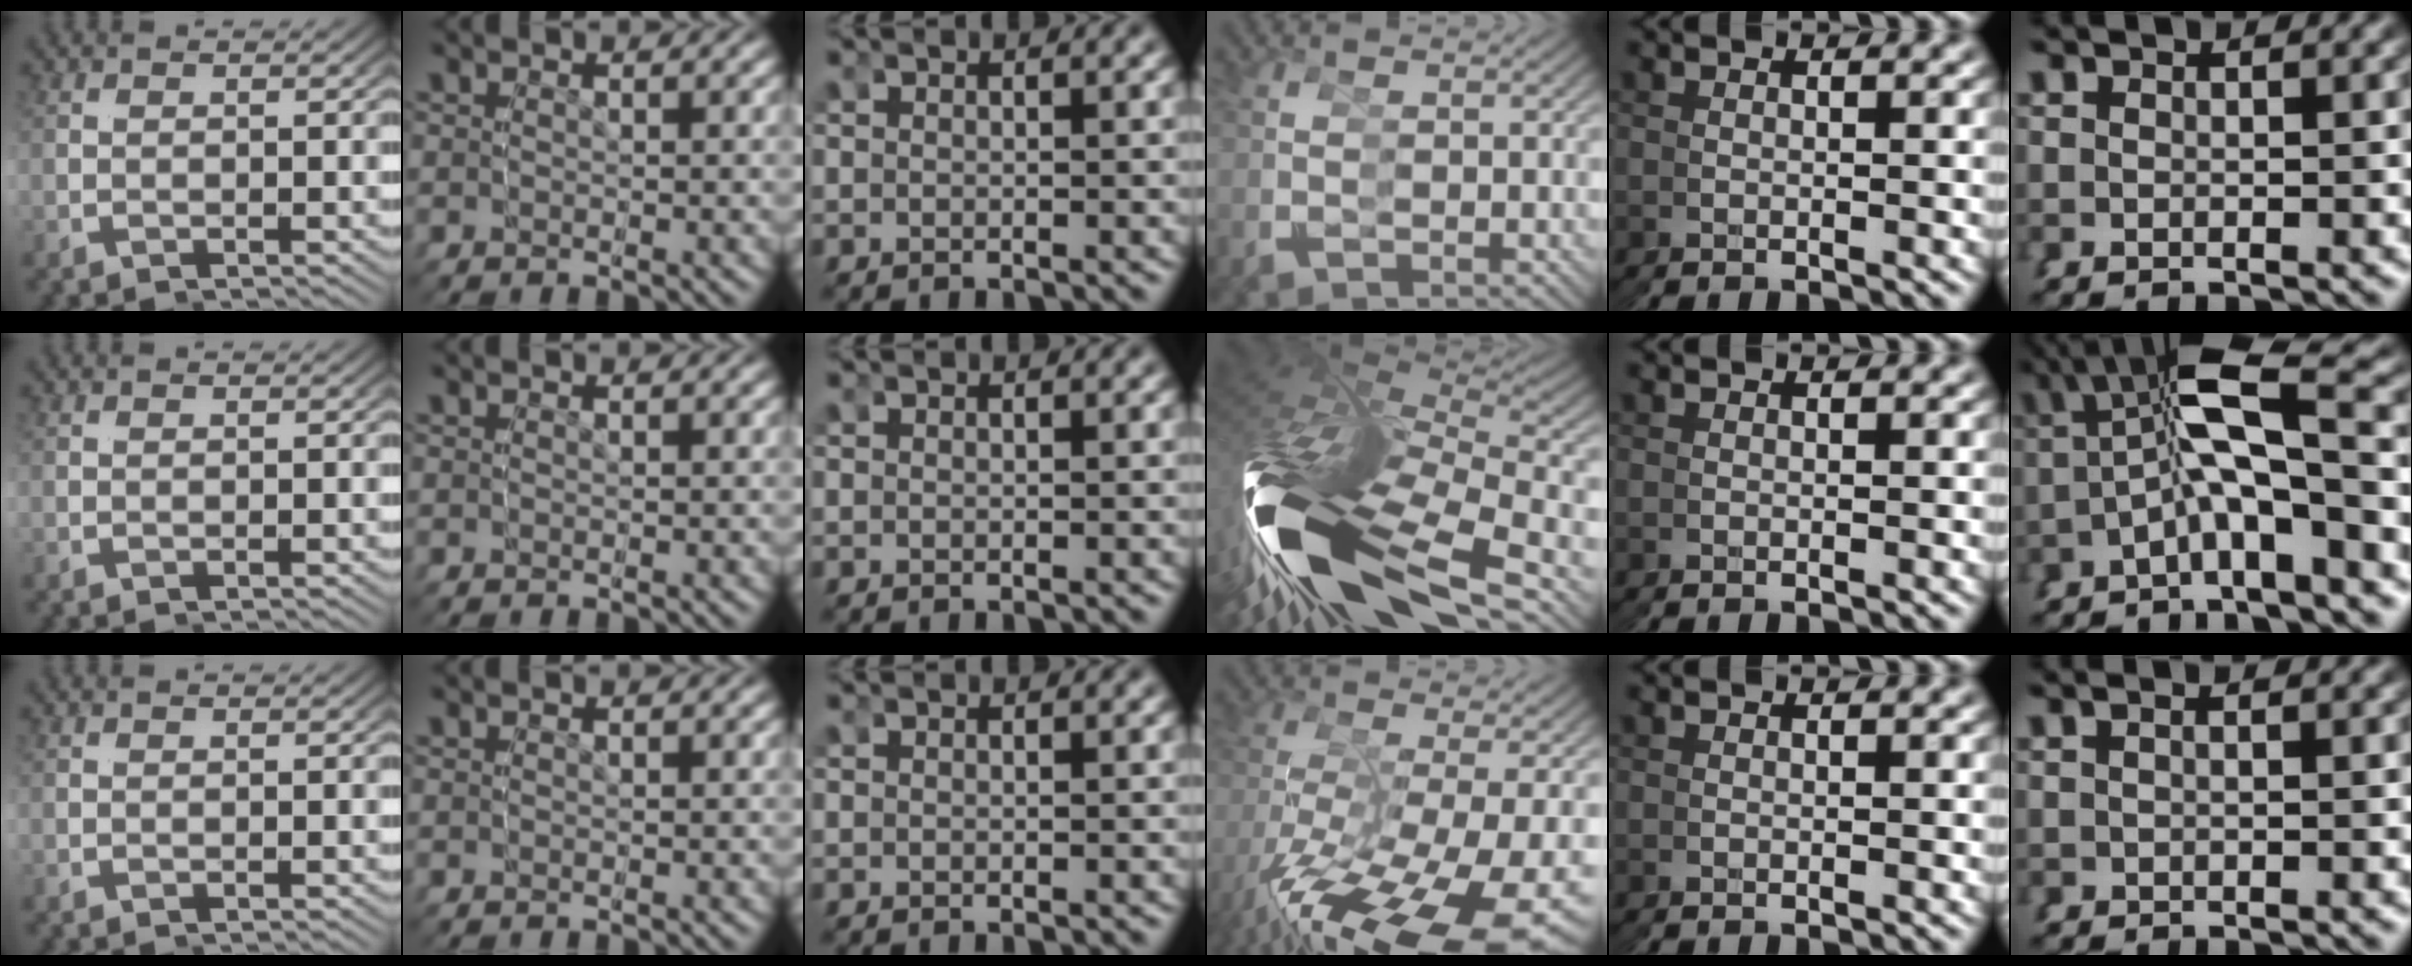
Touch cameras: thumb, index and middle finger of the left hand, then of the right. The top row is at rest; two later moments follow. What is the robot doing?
{"motion": "grasp_and_lifting", "object": "glasses"}